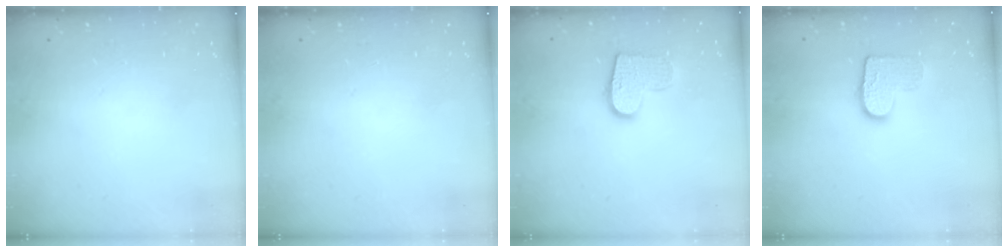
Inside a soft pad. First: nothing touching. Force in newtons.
{"total": 0.0}
{"total": 11.6, "press": 11.5, "slide": 0.5}
{"total": 10.3, "press": 10.2, "slide": 0.6}